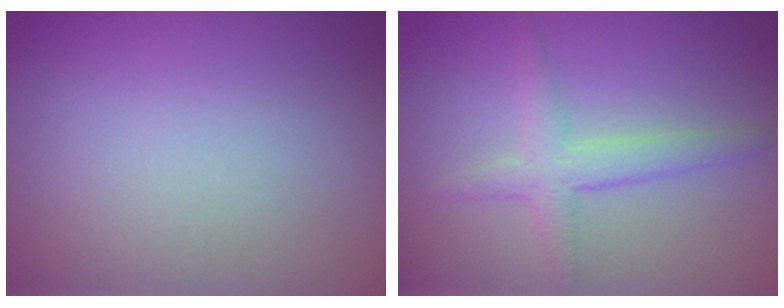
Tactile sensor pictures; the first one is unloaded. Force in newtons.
{"total": 2.8, "press": 2.8, "slide": 0.1}